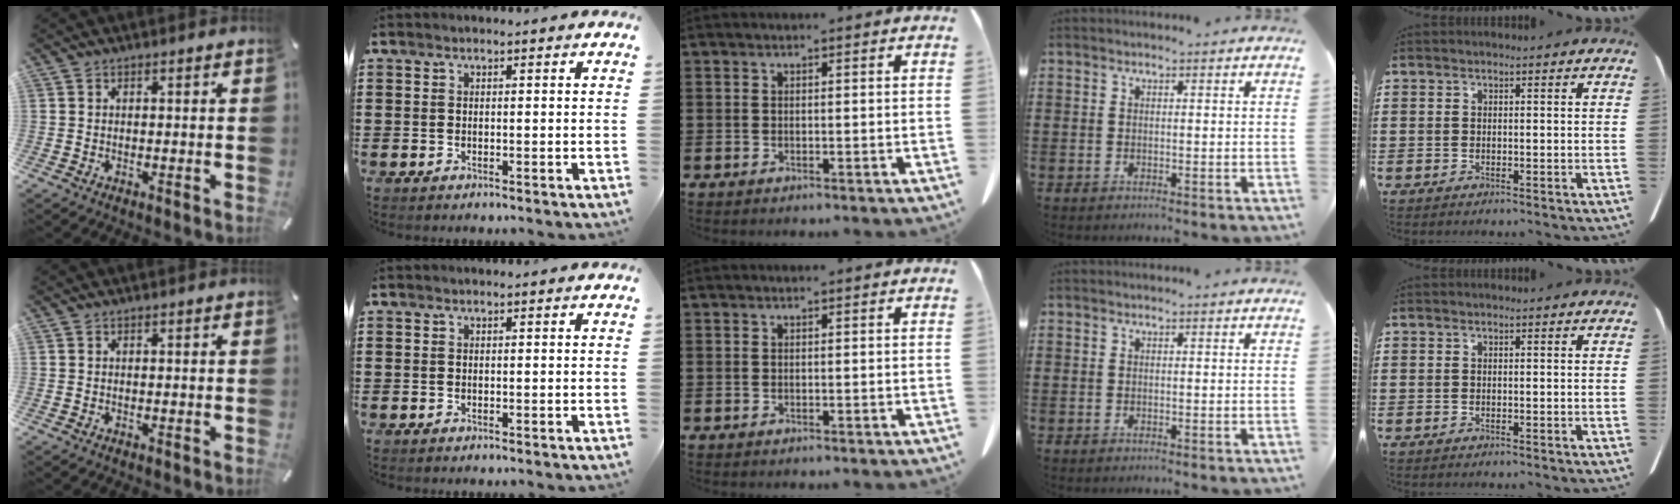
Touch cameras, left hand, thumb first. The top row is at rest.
{}